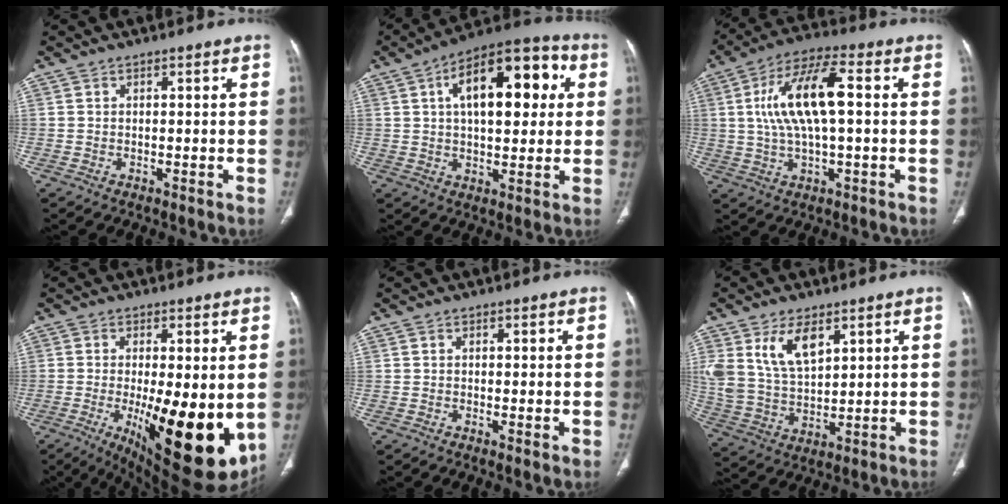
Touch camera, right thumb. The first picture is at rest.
{"total": 18.6, "force": [4.7, 9.1, 15.5], "torque": [-0.198, 0.023, 0.062]}
{"total": 14.2, "force": [1.8, 5.1, 13.2], "torque": [-0.264, 0.024, 0.029]}
{"total": 20.2, "force": [-3.7, 7.1, 18.6], "torque": [-0.232, -0.034, -0.028]}
{"total": 1.1, "force": [0.0, 0.2, 1.0], "torque": [-0.022, -0.006, -0.001]}
{"total": 11.5, "force": [5.7, 6.1, 7.9], "torque": [-0.144, -0.022, 0.124]}